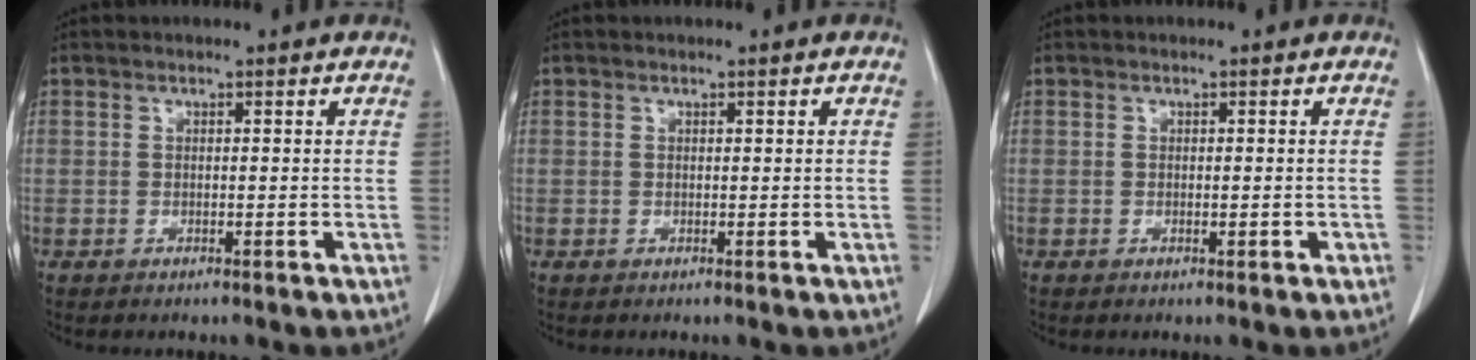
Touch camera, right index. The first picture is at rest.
{"total": 0.0}
{"total": 1.0, "force": [-0.3, 0.3, 0.9], "torque": [-0.013, -0.002, -0.002]}